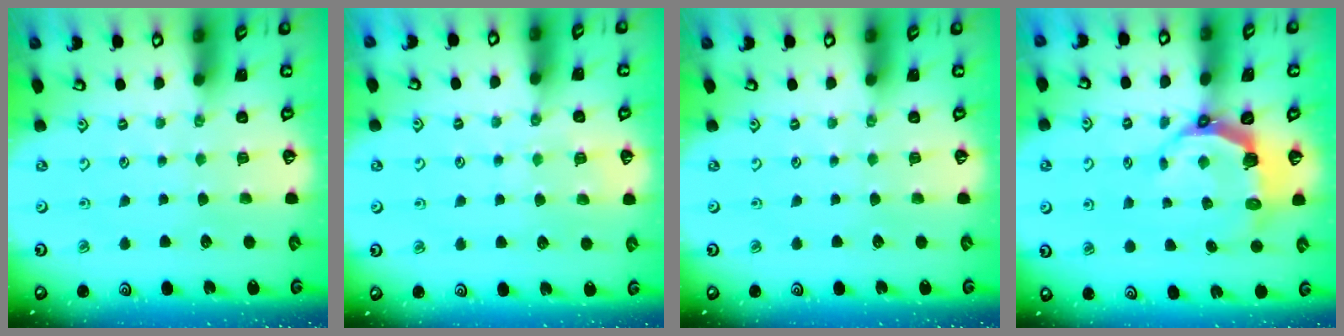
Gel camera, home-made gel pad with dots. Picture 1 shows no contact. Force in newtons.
{"total": 4.9, "press": 4.8, "slide": 0.6}
{"total": 0.0}
{"total": 7.5, "press": 5.8, "slide": 4.7}